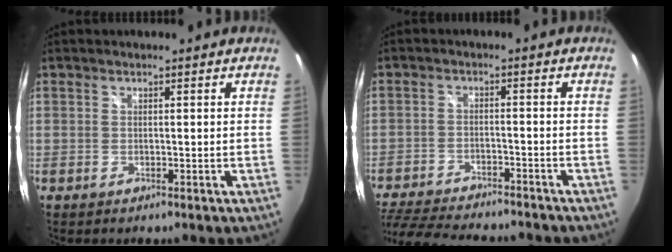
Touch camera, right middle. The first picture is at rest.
{"total": 17.4, "force": [-15.0, 4.7, 7.7], "torque": [-0.174, -0.027, -0.229]}